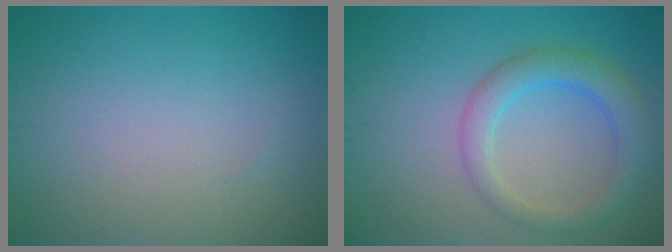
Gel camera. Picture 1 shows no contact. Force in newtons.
{"total": 4.2, "press": 4.2, "slide": 0.1}